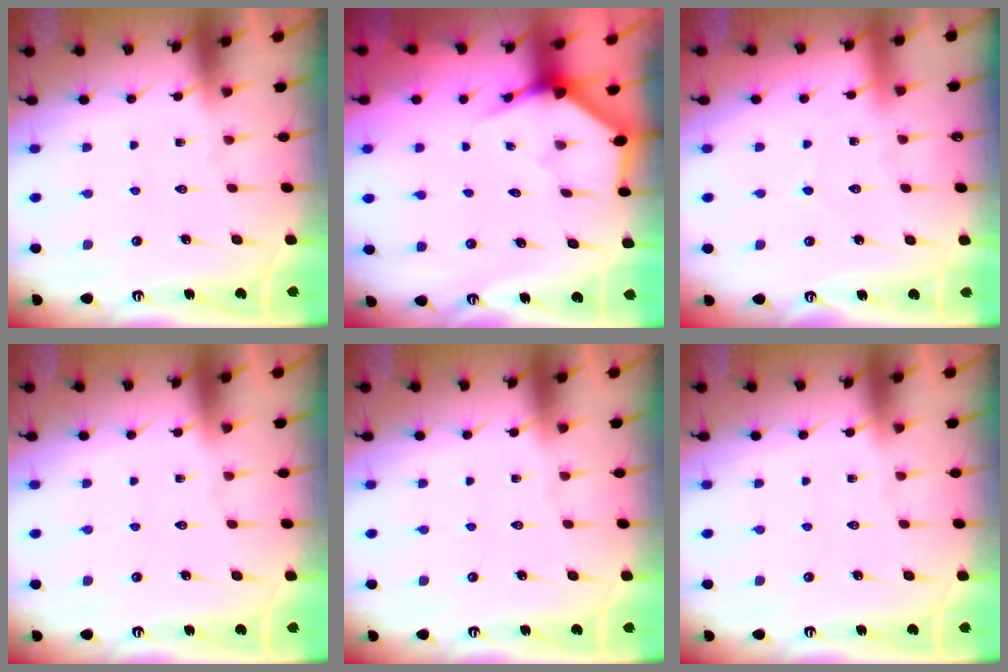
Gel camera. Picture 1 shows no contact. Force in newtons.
{"total": 3.5, "press": 3.4, "slide": 0.2}
{"total": 3.0, "press": 2.9, "slide": 0.4}
{"total": 0.0}
{"total": 0.0}
{"total": 0.0}